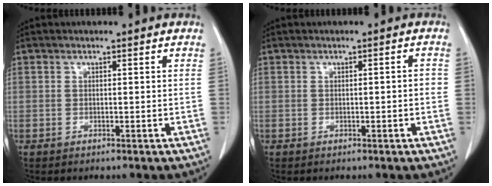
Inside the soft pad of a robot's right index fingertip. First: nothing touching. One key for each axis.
{"total": 1.6, "fx": -0.1, "fy": 0.3, "fz": 1.6, "tx": -0.020, "ty": 0.005, "tz": 0.000}